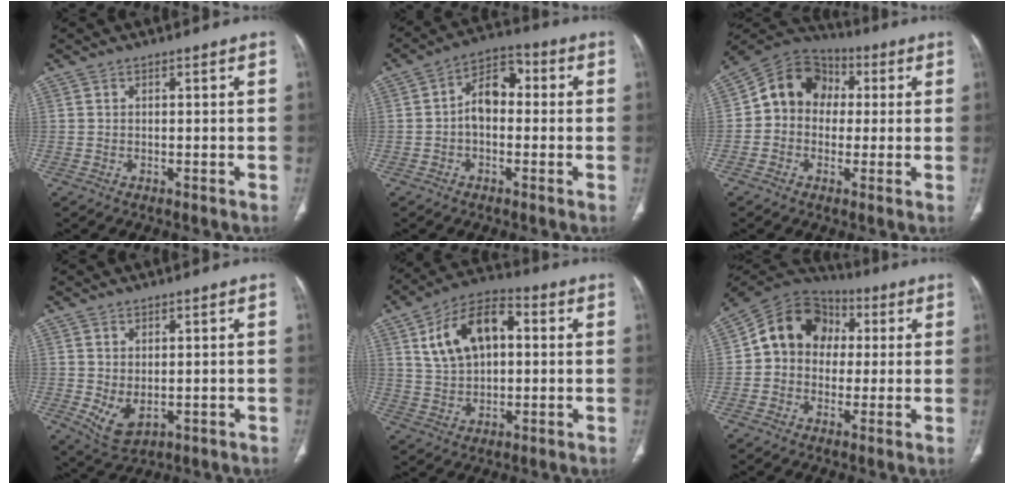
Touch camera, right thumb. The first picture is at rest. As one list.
[{"total": 8.0, "force": [-0.2, 5.3, 6.0], "torque": [-0.078, 0.030, -0.017]}, {"total": 11.9, "force": [1.0, 10.1, 6.2], "torque": [-0.076, 0.032, 0.003]}, {"total": 5.3, "force": [-0.4, 3.1, 4.2], "torque": [-0.076, -0.010, 0.013]}, {"total": 14.1, "force": [3.4, 8.4, 10.8], "torque": [-0.173, 0.019, 0.057]}, {"total": 13.4, "force": [1.7, 11.2, 7.2], "torque": [-0.093, 0.031, 0.017]}]